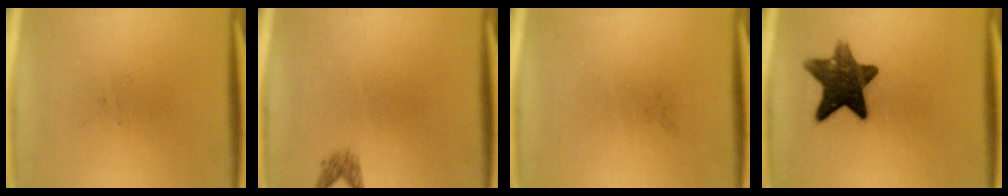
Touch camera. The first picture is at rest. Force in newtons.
{"total": 1.3}
{"total": 0.0}
{"total": 11.3}